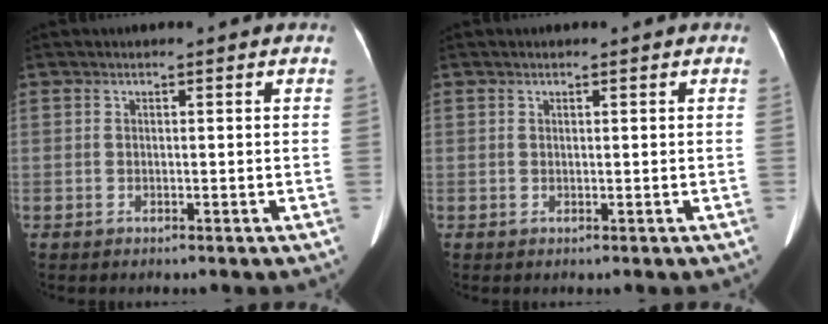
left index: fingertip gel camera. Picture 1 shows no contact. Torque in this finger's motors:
{"motor_torque": [0.08, 0.01, 0.02, -0.01]}